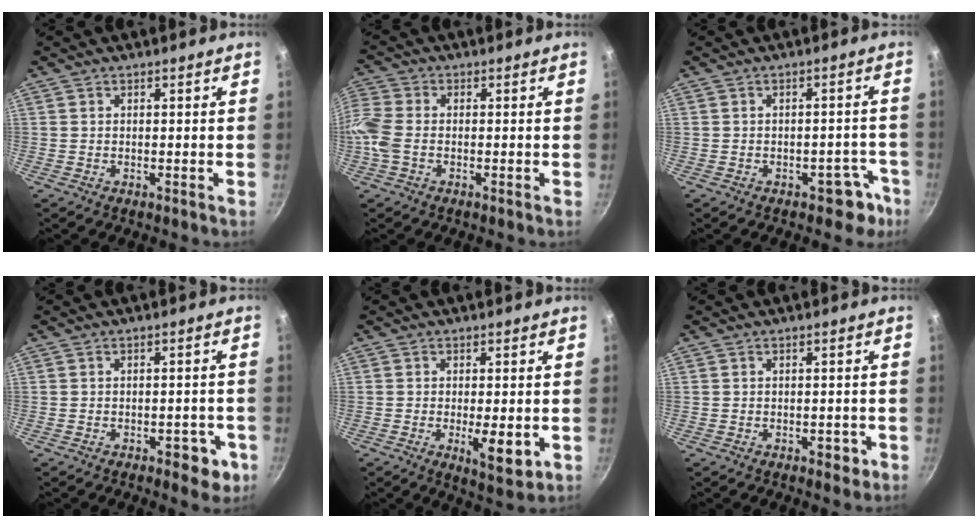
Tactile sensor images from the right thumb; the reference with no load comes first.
{"total": 7.5, "force": [-1.1, 4.9, 5.6], "torque": [-0.156, 0.013, -0.028]}
{"total": 4.9, "force": [-3.0, 2.9, 2.5], "torque": [-0.006, 0.037, -0.034]}
{"total": 5.1, "force": [-2.5, 2.5, 3.7], "torque": [-0.024, 0.015, -0.029]}
{"total": 6.7, "force": [-1.5, 2.3, 6.1], "torque": [-0.089, -0.015, -0.019]}
{"total": 2.2, "force": [-1.1, 1.3, 1.5], "torque": [-0.011, 0.006, -0.012]}